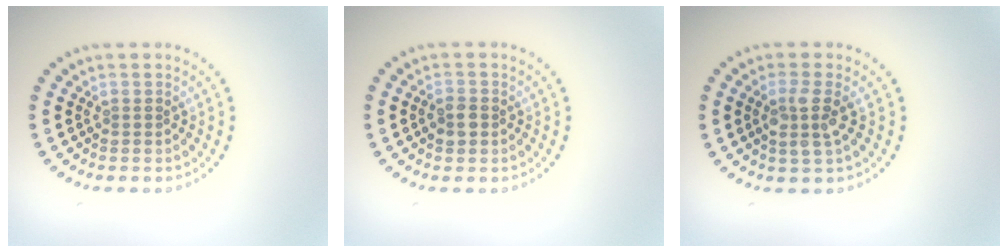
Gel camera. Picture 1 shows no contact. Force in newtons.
{"total": 1.6, "press": 1.5, "slide": 0.3}
{"total": 2.5, "press": 2.2, "slide": 1.2}